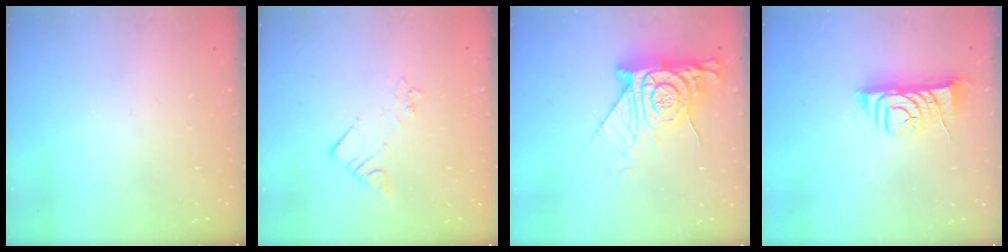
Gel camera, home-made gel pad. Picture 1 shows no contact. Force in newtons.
{"total": 2.8, "press": 2.7, "slide": 0.5}
{"total": 14.5, "press": 14.4, "slide": 1.2}
{"total": 8.3, "press": 8.2, "slide": 0.8}